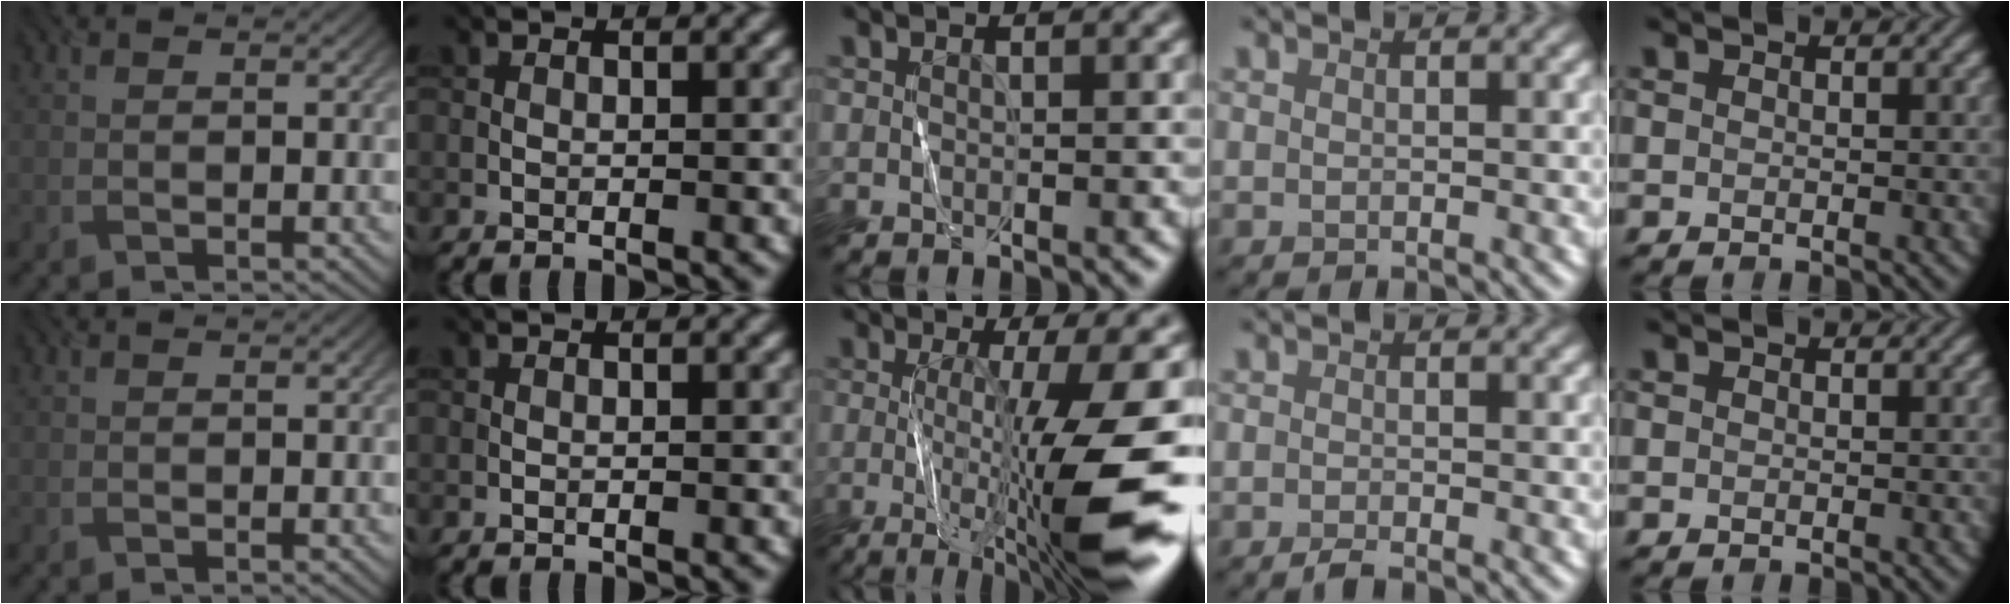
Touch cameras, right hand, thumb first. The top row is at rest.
{"middle": {"total": 11.3, "force": [-1.5, 2.4, 11.0], "torque": [-0.176, -0.024, -0.018]}, "ring": {"total": 1.2, "force": [-0.9, 0.2, 0.8], "torque": [-0.015, -0.001, -0.020]}}